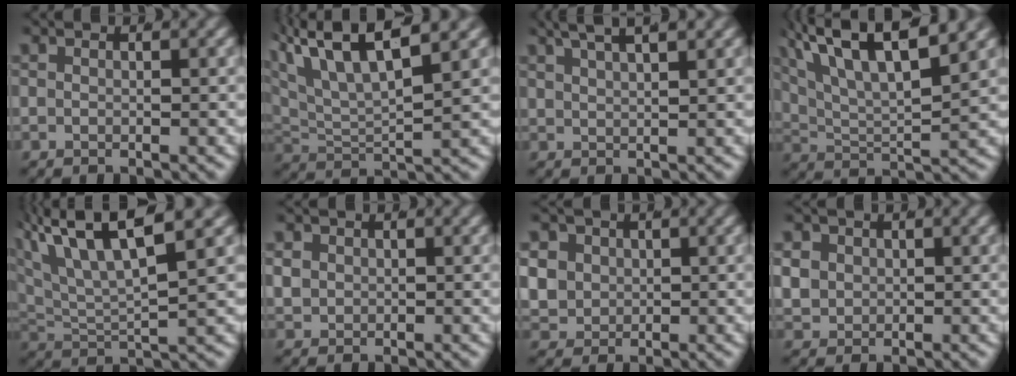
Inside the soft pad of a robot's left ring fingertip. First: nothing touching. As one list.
[{"total": 9.0, "force": [4.0, 5.3, 6.1], "torque": [-0.126, 0.009, 0.060]}, {"total": 5.1, "force": [3.9, 1.3, 3.0], "torque": [-0.042, 0.012, 0.068]}, {"total": 8.3, "force": [4.4, 3.5, 6.1], "torque": [-0.116, 0.000, 0.080]}, {"total": 8.3, "force": [4.0, 4.5, 5.8], "torque": [-0.127, 0.008, 0.062]}, {"total": 2.6, "force": [0.2, 2.4, 1.0], "torque": [-0.034, -0.006, 0.013]}, {"total": 6.7, "force": [0.4, 6.1, 2.7], "torque": [-0.081, -0.021, 0.014]}, {"total": 4.2, "force": [0.3, 3.9, 1.6], "torque": [-0.050, -0.010, 0.012]}]